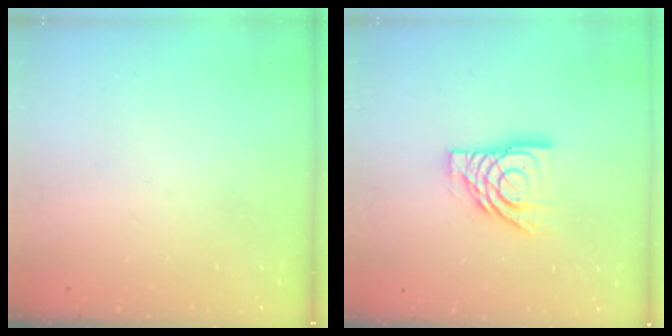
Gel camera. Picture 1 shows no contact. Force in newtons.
{"total": 12.2, "press": 12.2, "slide": 1.1}